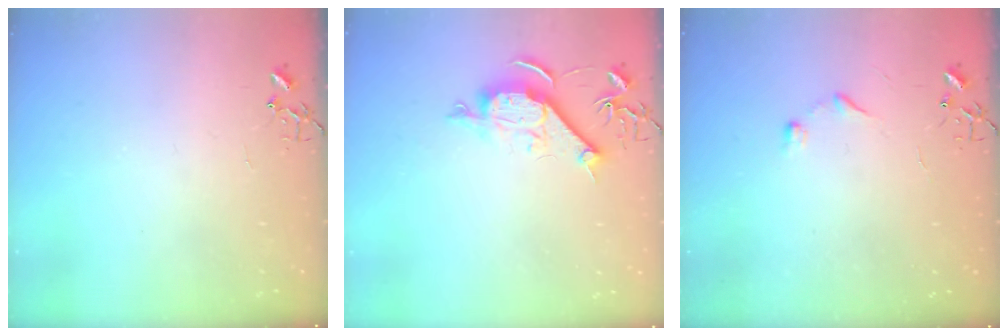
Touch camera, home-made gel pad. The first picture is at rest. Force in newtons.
{"total": 10.4, "press": 10.4, "slide": 0.9}
{"total": 6.7, "press": 6.7, "slide": 0.7}